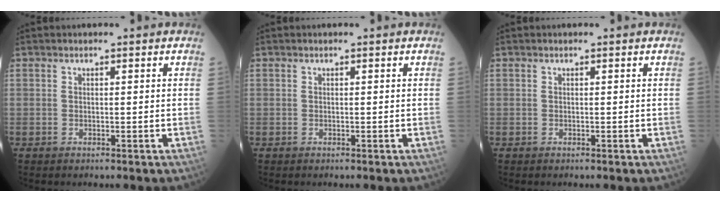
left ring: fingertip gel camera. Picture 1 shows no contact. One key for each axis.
{"total": 0.0}
{"total": 0.0}